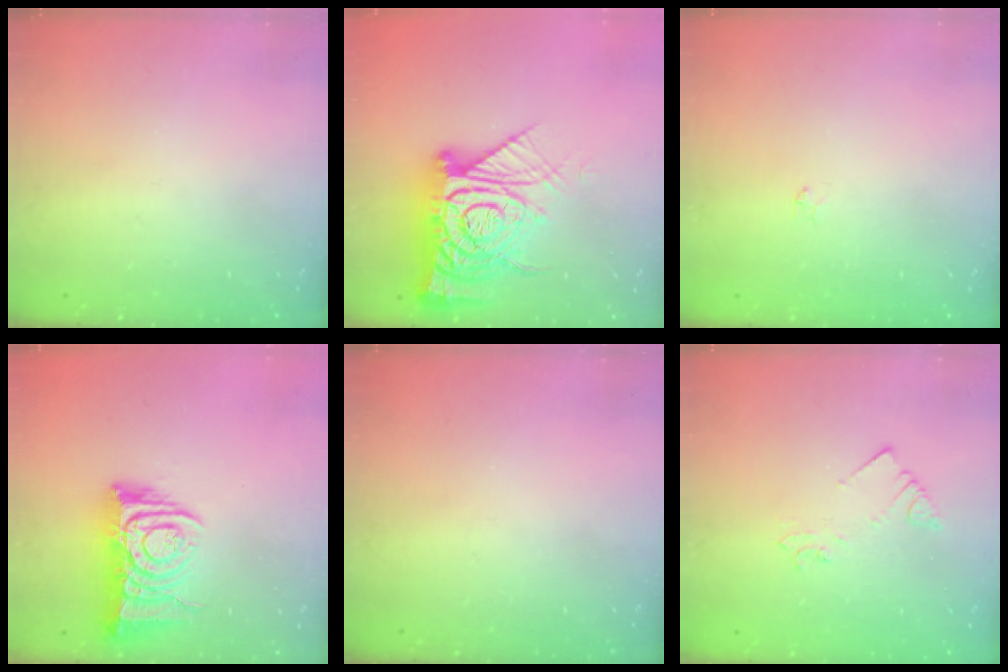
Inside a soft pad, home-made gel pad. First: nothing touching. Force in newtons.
{"total": 22.0, "press": 21.9, "slide": 2.2}
{"total": 2.2, "press": 2.2, "slide": 0.3}
{"total": 10.3, "press": 10.2, "slide": 1.1}
{"total": 0.0}
{"total": 2.1, "press": 2.1, "slide": 0.4}